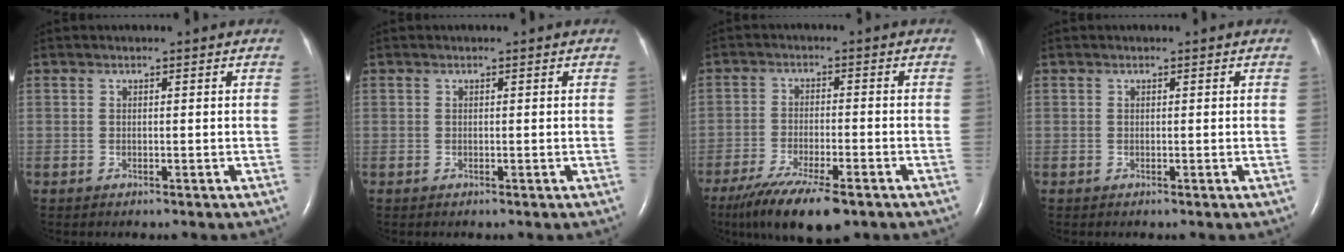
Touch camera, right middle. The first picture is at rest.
{"total": 0.0}
{"total": 12.1, "force": [-8.4, 2.7, 8.2], "torque": [-0.144, -0.027, -0.136]}
{"total": 0.0}